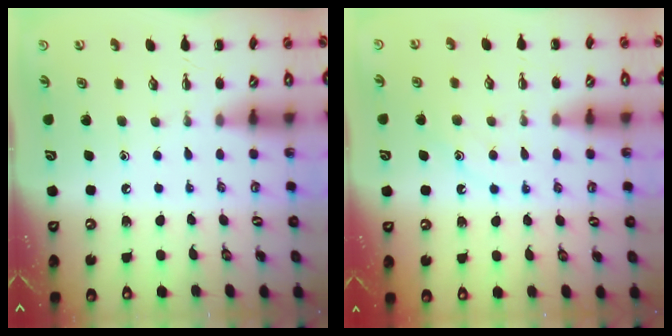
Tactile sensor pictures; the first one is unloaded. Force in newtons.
{"total": 11.1, "press": 11.0, "slide": 0.9}